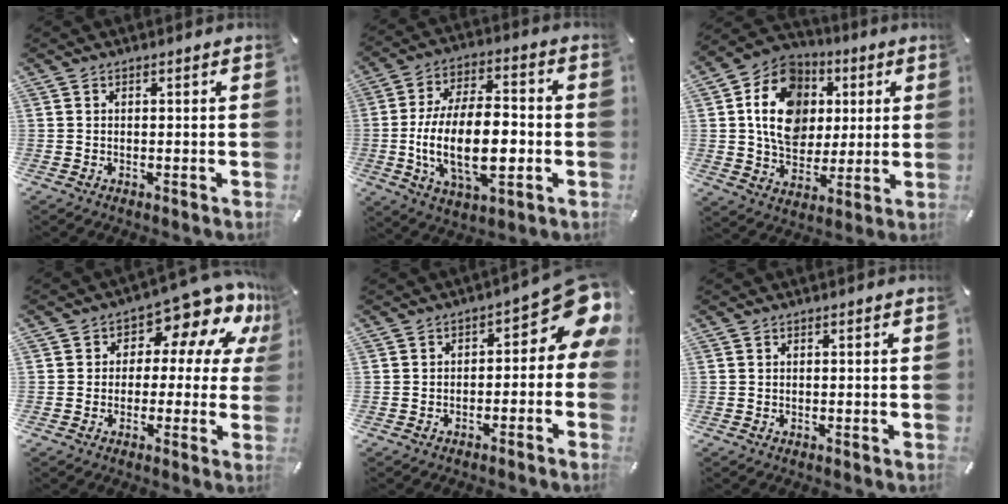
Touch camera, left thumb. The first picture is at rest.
{"total": 19.1, "force": [-3.5, 10.0, 15.9], "torque": [-0.296, 0.003, -0.058]}
{"total": 16.0, "force": [2.5, 13.4, 8.5], "torque": [-0.154, 0.009, 0.046]}
{"total": 10.8, "force": [6.4, 5.6, 6.6], "torque": [-0.091, -0.056, 0.110]}
{"total": 9.4, "force": [2.3, 5.0, 7.7], "torque": [-0.085, -0.031, 0.039]}
{"total": 0.0}